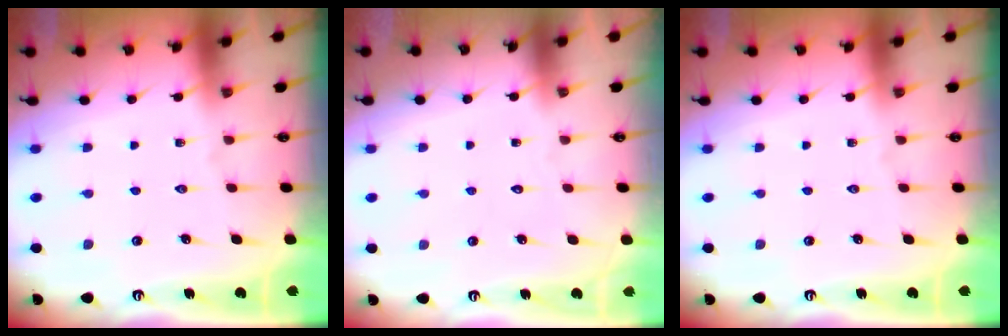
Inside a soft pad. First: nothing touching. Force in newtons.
{"total": 1.5, "press": 1.5, "slide": 0.0}
{"total": 0.0}